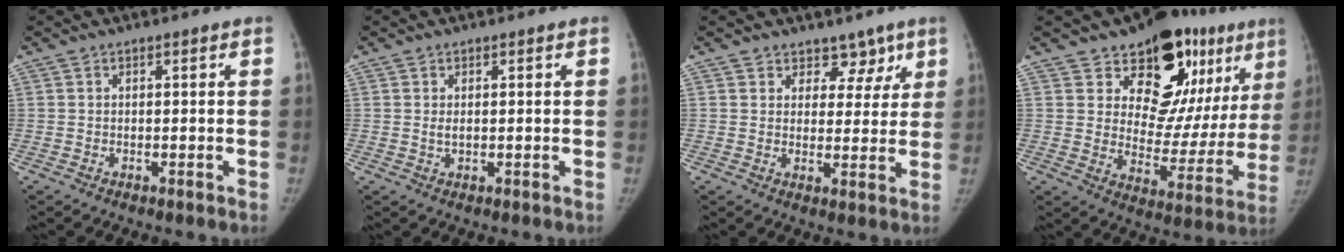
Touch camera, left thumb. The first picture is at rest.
{"total": 1.3, "force": [0.3, 0.9, 0.9], "torque": [-0.013, -0.004, 0.008]}
{"total": 5.8, "force": [4.1, 4.0, 0.9], "torque": [0.034, -0.021, 0.056]}
{"total": 21.1, "force": [13.1, 11.3, 12.1], "torque": [-0.101, -0.069, 0.181]}